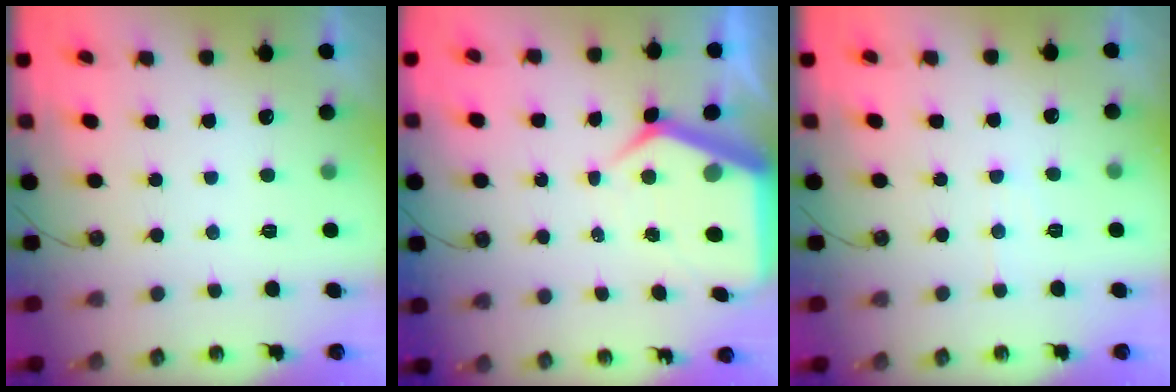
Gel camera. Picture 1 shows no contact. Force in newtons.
{"total": 7.6, "press": 7.6, "slide": 0.8}
{"total": 4.9, "press": 4.9, "slide": 0.6}